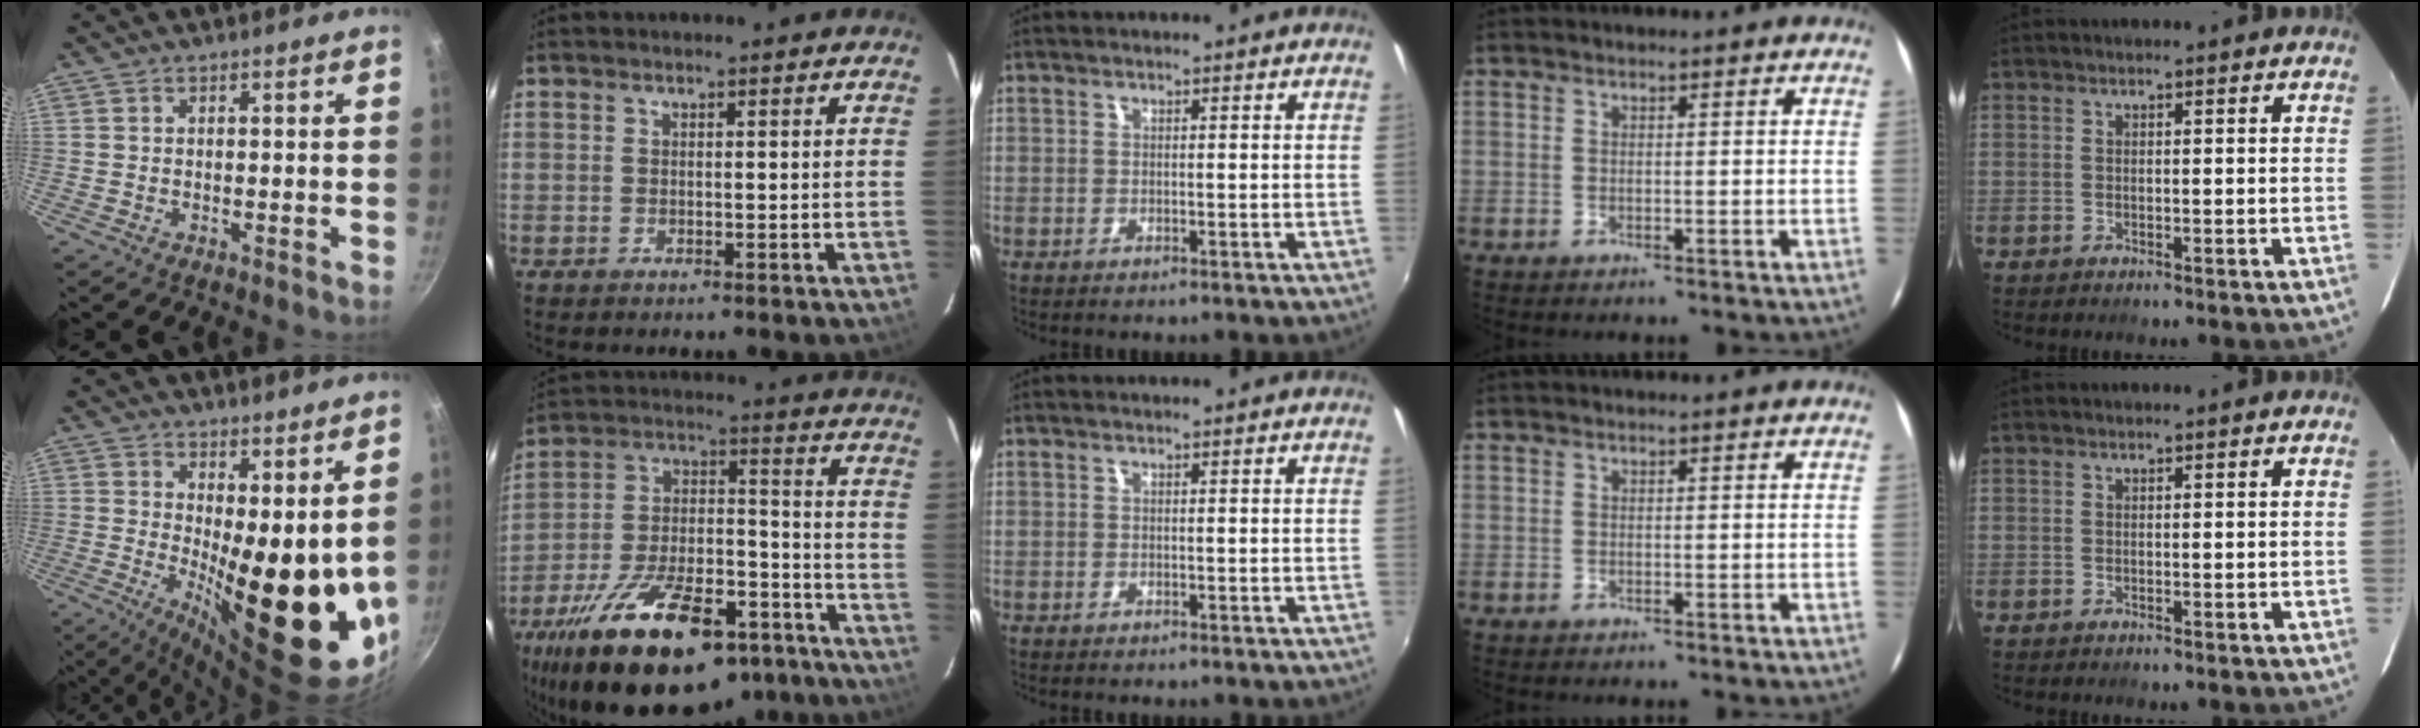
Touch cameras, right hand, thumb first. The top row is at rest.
{"thumb": {"total": 18.5, "force": [2.0, 6.9, 17.0], "torque": [-0.199, -0.047, 0.045]}, "index": {"total": 30.6, "force": [-21.8, 12.6, 17.4], "torque": [-0.316, 0.002, -0.314]}}